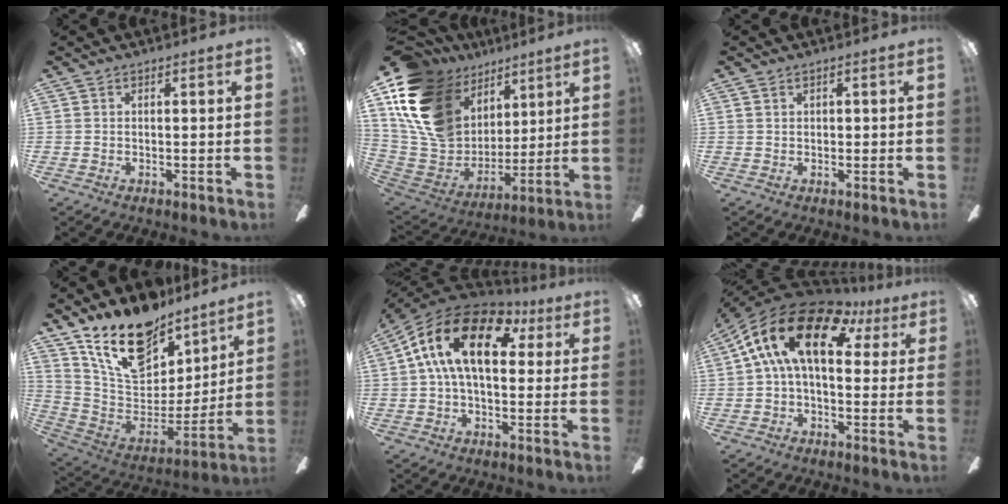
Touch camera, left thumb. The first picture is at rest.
{"total": 20.1, "force": [9.8, 14.2, 10.4], "torque": [-0.230, -0.045, 0.187]}
{"total": 0.7, "force": [0.2, 0.5, 0.4], "torque": [-0.008, 0.003, 0.004]}
{"total": 20.2, "force": [15.0, 9.7, 9.4], "torque": [-0.172, -0.102, 0.272]}
{"total": 18.1, "force": [5.8, 9.6, 14.2], "torque": [-0.276, 0.007, 0.097]}
{"total": 19.3, "force": [6.6, 9.5, 15.4], "torque": [-0.292, -0.014, 0.105]}